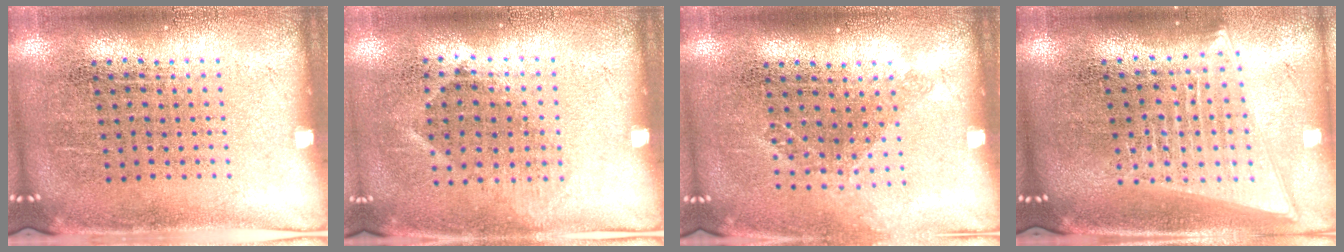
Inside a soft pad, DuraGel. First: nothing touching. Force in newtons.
{"total": 0.9, "press": 0.7, "slide": 0.6}
{"total": 1.0, "press": 0.8, "slide": 0.6}
{"total": 2.0, "press": 1.7, "slide": 1.0}